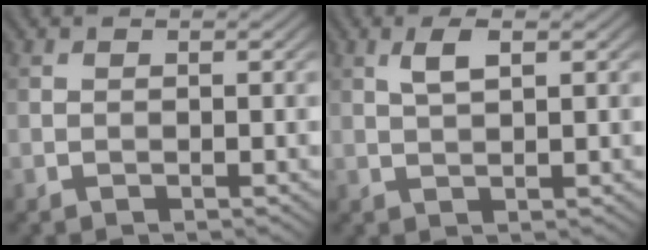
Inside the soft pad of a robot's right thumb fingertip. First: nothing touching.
{"total": 2.6, "force": [1.1, 0.7, 2.2], "torque": [-0.047, 0.004, 0.022]}